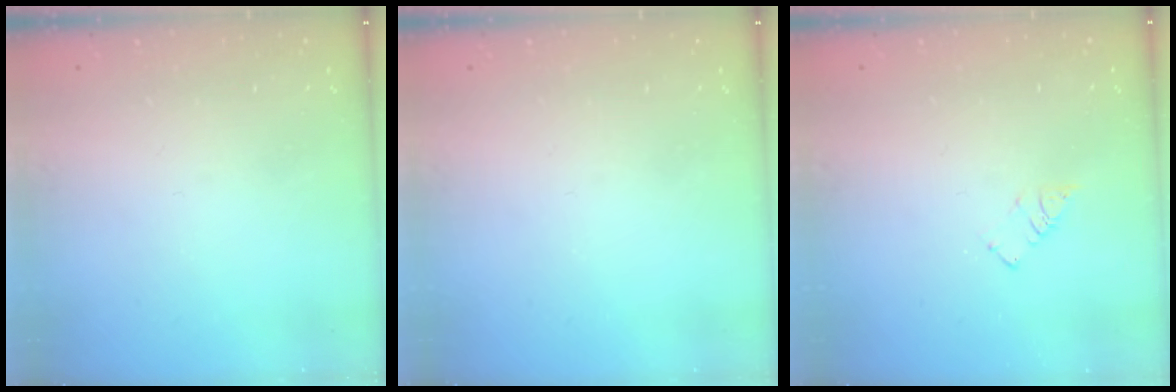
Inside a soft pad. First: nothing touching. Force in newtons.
{"total": 0.0}
{"total": 2.6, "press": 2.6, "slide": 0.3}